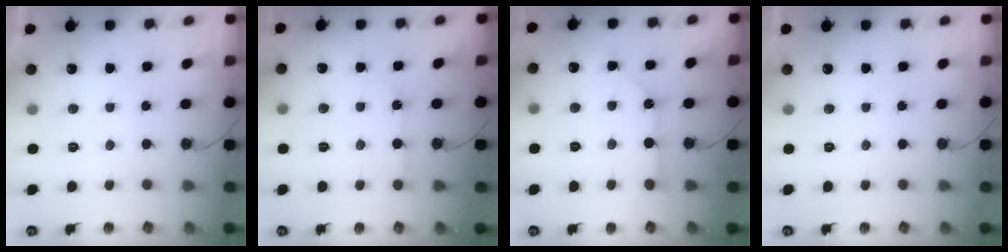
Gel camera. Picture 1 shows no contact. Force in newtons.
{"total": 5.5, "press": 5.5, "slide": 0.6}
{"total": 8.4, "press": 8.4, "slide": 0.8}
{"total": 0.0}